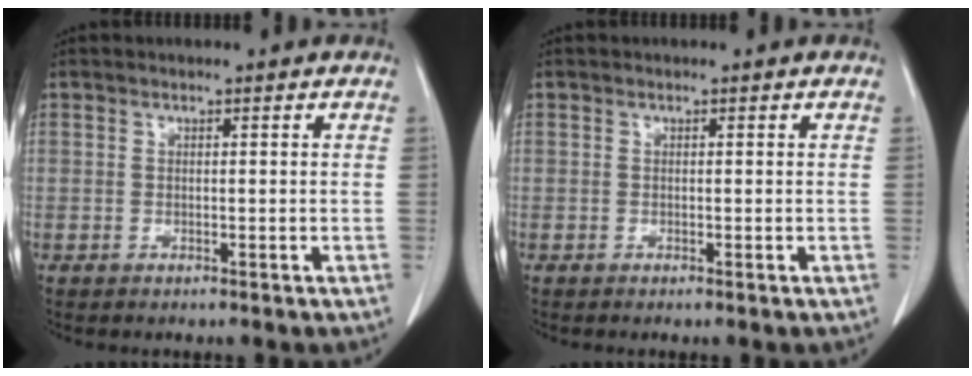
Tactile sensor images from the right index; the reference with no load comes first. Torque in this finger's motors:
{"motor_torque": [0.07, -0.02, -0.04, -0.01]}